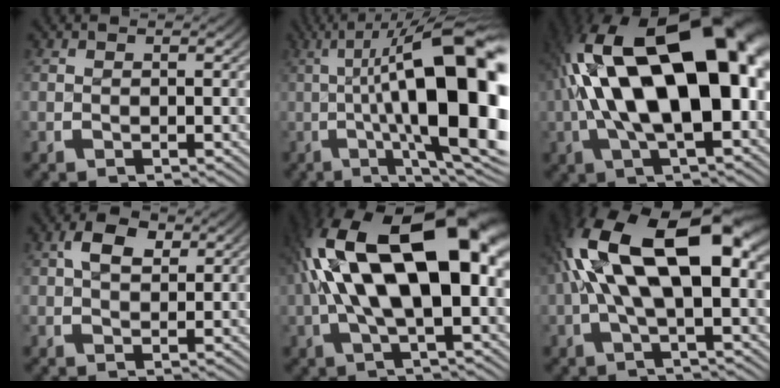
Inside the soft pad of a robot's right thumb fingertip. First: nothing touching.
{"total": 18.3, "force": [-0.3, 8.6, 16.2], "torque": [-0.227, -0.041, 0.006]}
{"total": 22.3, "force": [1.4, 12.2, 18.6], "torque": [-0.327, -0.015, 0.030]}
{"total": 3.5, "force": [1.5, 2.1, 2.4], "torque": [-0.035, 0.002, 0.026]}
{"total": 18.3, "force": [2.0, 9.7, 15.4], "torque": [-0.286, 0.001, 0.031]}
{"total": 13.9, "force": [2.0, 6.9, 11.9], "torque": [-0.238, 0.007, 0.029]}